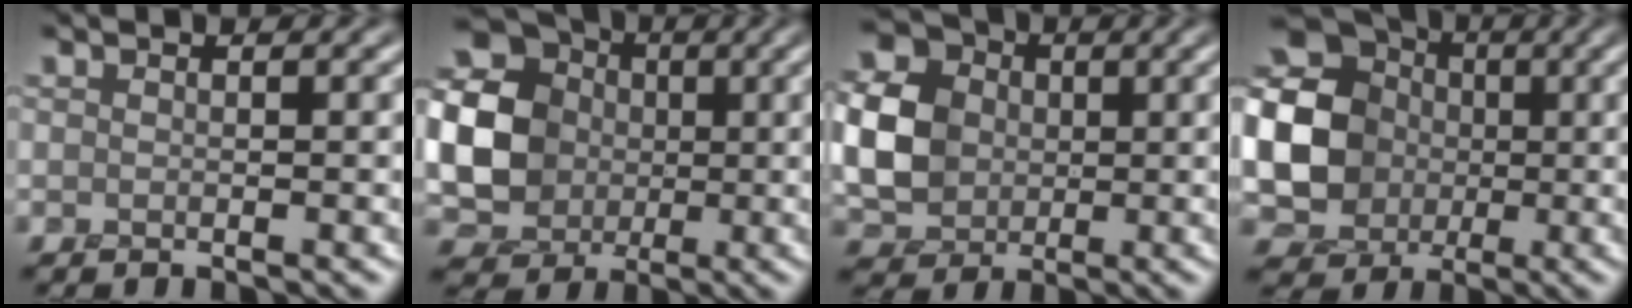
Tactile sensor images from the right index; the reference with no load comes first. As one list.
[{"total": 20.9, "force": [2.2, 19.6, 7.0], "torque": [-0.202, -0.002, 0.005]}, {"total": 7.5, "force": [0.2, 6.3, 4.1], "torque": [-0.117, 0.004, 0.006]}, {"total": 18.0, "force": [1.3, 16.7, 6.5], "torque": [-0.193, 0.013, -0.020]}]